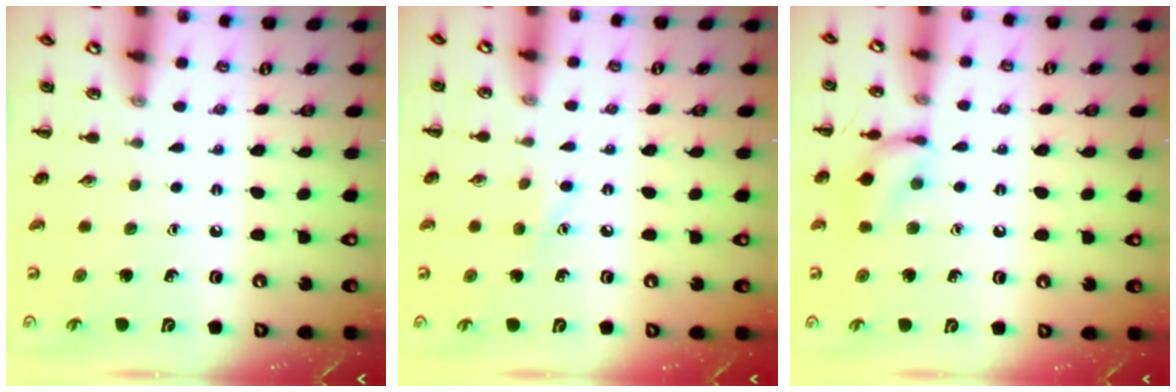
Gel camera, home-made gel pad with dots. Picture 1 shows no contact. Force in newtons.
{"total": 2.0, "press": 1.9, "slide": 0.6}
{"total": 9.6, "press": 9.6, "slide": 0.6}